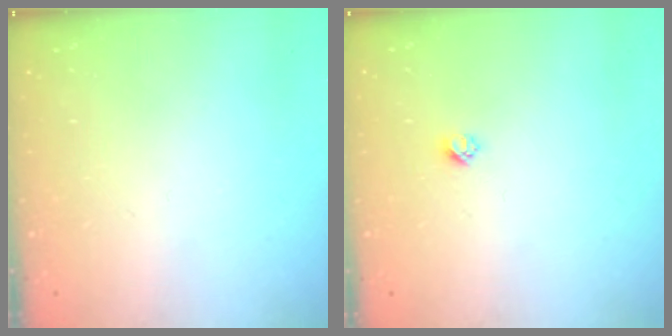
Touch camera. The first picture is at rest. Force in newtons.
{"total": 2.4, "press": 2.4, "slide": 0.2}